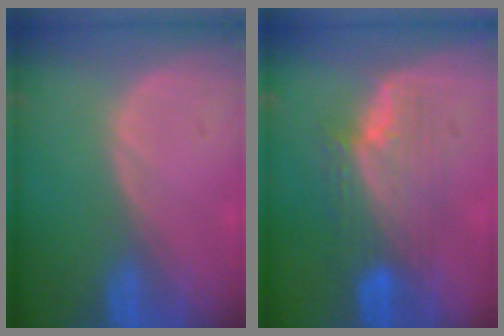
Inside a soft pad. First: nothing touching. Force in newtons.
{"total": 7.6, "press": 7.3, "slide": 2.0}